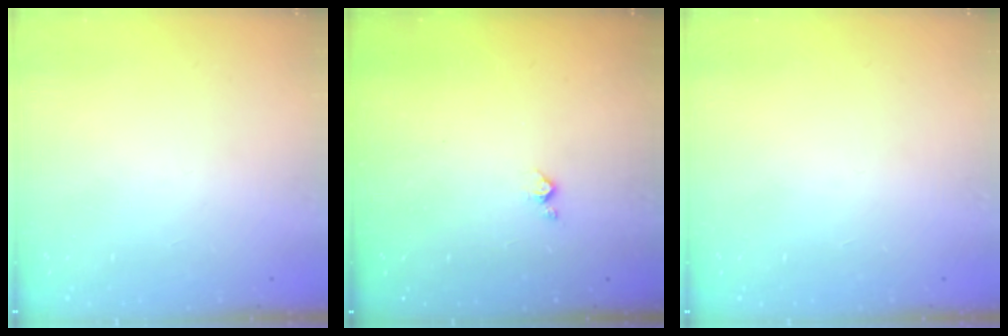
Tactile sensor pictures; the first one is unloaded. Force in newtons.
{"total": 2.8, "press": 2.7, "slide": 0.4}
{"total": 0.0}